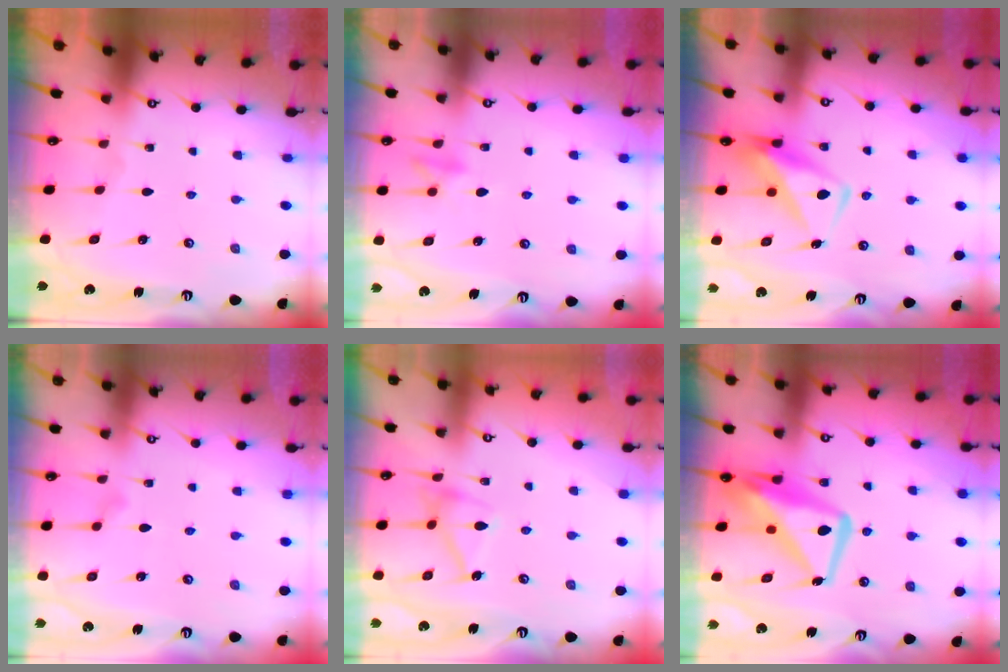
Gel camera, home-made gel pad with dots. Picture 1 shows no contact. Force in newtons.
{"total": 10.2, "press": 10.0, "slide": 2.0}
{"total": 9.4, "press": 9.4, "slide": 0.9}
{"total": 6.7, "press": 6.7, "slide": 0.5}
{"total": 13.3, "press": 13.3, "slide": 0.4}
{"total": 14.8, "press": 14.8, "slide": 1.4}